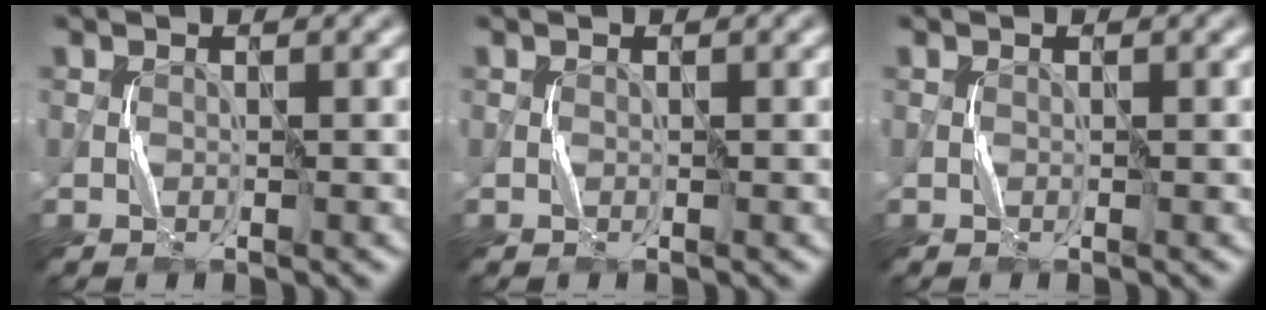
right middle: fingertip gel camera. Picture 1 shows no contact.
{"total": 0.0}
{"total": 0.0}